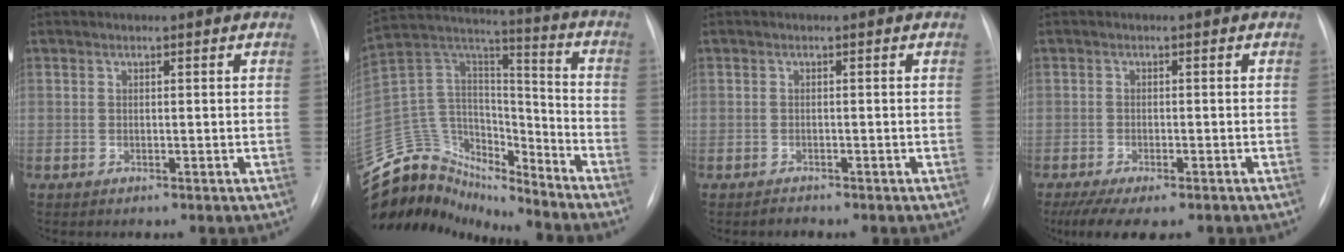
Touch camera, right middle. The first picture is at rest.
{"total": 20.1, "force": [-18.3, 7.3, 4.0], "torque": [-0.102, 0.083, -0.307]}
{"total": 0.7, "force": [-0.7, 0.2, -0.1], "torque": [-0.002, -0.003, -0.013]}
{"total": 8.3, "force": [-6.2, 2.6, 4.9], "torque": [-0.076, -0.014, -0.092]}